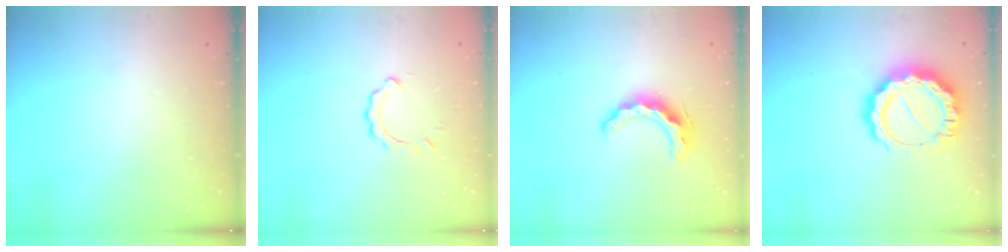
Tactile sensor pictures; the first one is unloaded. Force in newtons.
{"total": 2.8, "press": 2.8, "slide": 0.3}
{"total": 10.5, "press": 10.5, "slide": 0.6}
{"total": 15.4, "press": 15.3, "slide": 1.2}